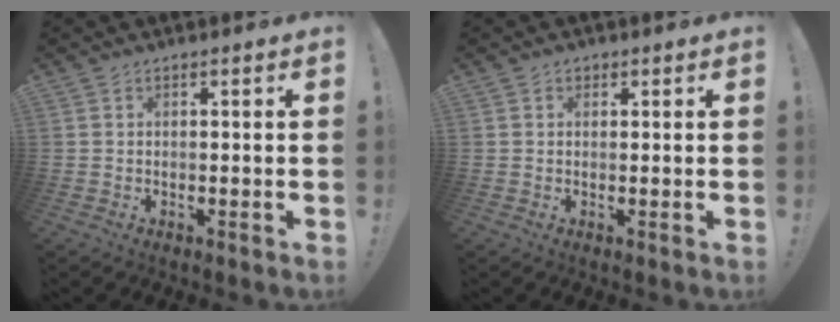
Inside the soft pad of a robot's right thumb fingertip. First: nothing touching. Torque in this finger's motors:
{"motor_torque": [0.02, 0.17, 0.05, -0.09, 0.00]}